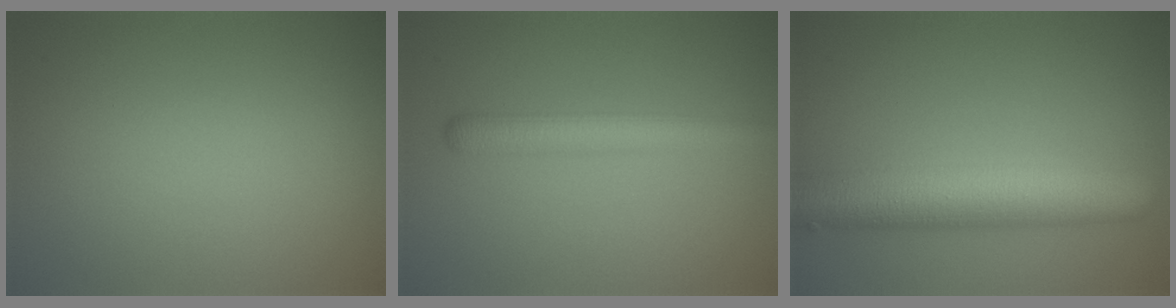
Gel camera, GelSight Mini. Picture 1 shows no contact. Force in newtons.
{"total": 3.5, "press": 3.5, "slide": 0.1}
{"total": 8.2, "press": 8.2, "slide": 0.4}